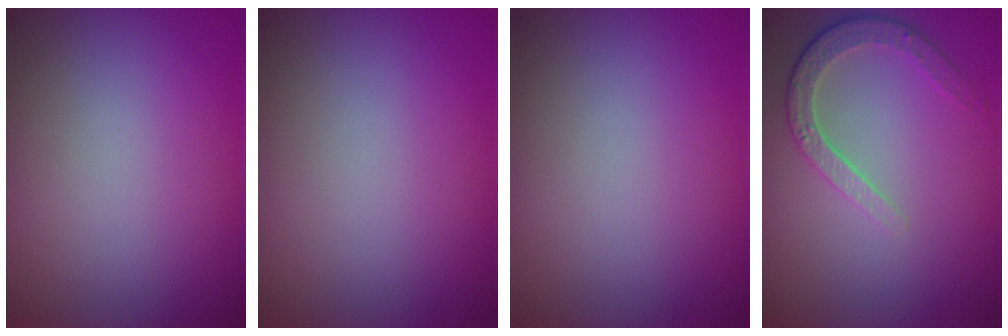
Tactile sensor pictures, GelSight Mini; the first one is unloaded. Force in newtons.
{"total": 0.0}
{"total": 0.0}
{"total": 2.9, "press": 2.5, "slide": 1.6}